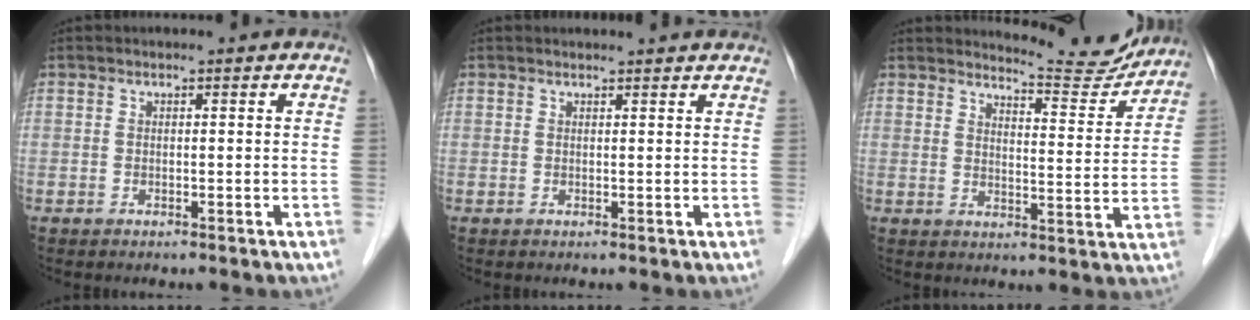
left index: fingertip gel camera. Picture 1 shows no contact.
{"total": 3.6, "force": [3.5, 0.0, 0.8], "torque": [-0.012, 0.012, 0.038]}
{"total": 9.7, "force": [9.6, 0.6, 0.6], "torque": [-0.006, -0.024, 0.119]}